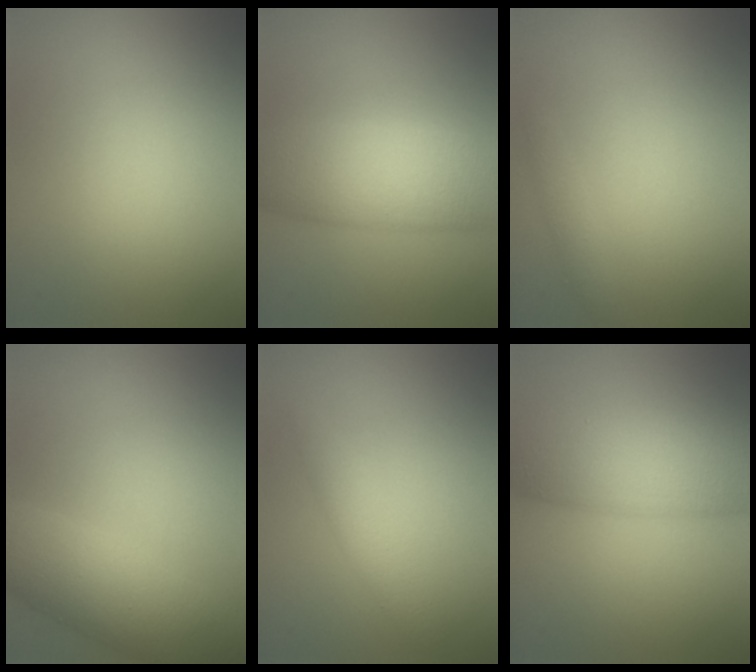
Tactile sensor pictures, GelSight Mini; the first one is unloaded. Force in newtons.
{"total": 8.5, "press": 8.5, "slide": 0.1}
{"total": 0.9, "press": 0.9, "slide": 0.1}
{"total": 6.9, "press": 6.9, "slide": 0.3}
{"total": 2.0, "press": 2.0, "slide": 0.0}
{"total": 8.3, "press": 8.3, "slide": 0.1}